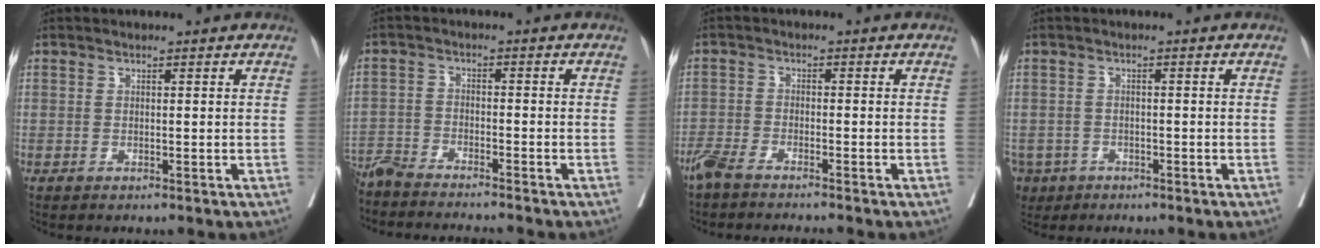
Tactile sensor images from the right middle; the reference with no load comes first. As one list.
[{"total": 10.4, "force": [-9.8, 0.2, 3.5], "torque": [-0.038, -0.014, -0.157]}, {"total": 4.5, "force": [-4.0, 0.2, 2.0], "torque": [-0.032, -0.011, -0.074]}, {"total": 5.1, "force": [-3.2, 3.8, 1.0], "torque": [-0.022, 0.002, -0.052]}]